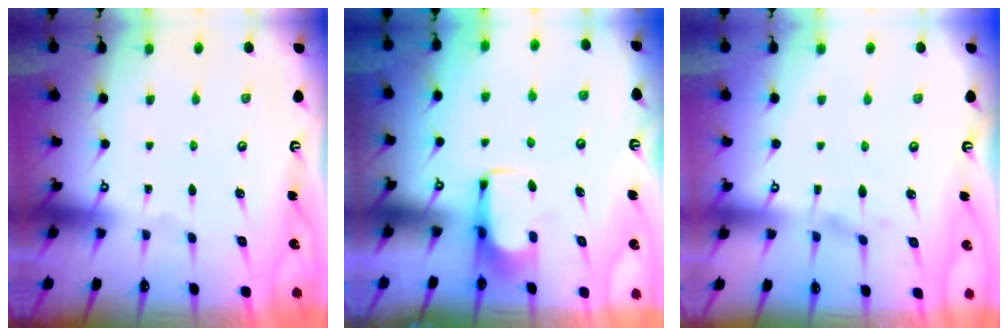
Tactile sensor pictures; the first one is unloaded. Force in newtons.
{"total": 2.0, "press": 1.9, "slide": 0.4}
{"total": 4.4, "press": 4.3, "slide": 1.0}